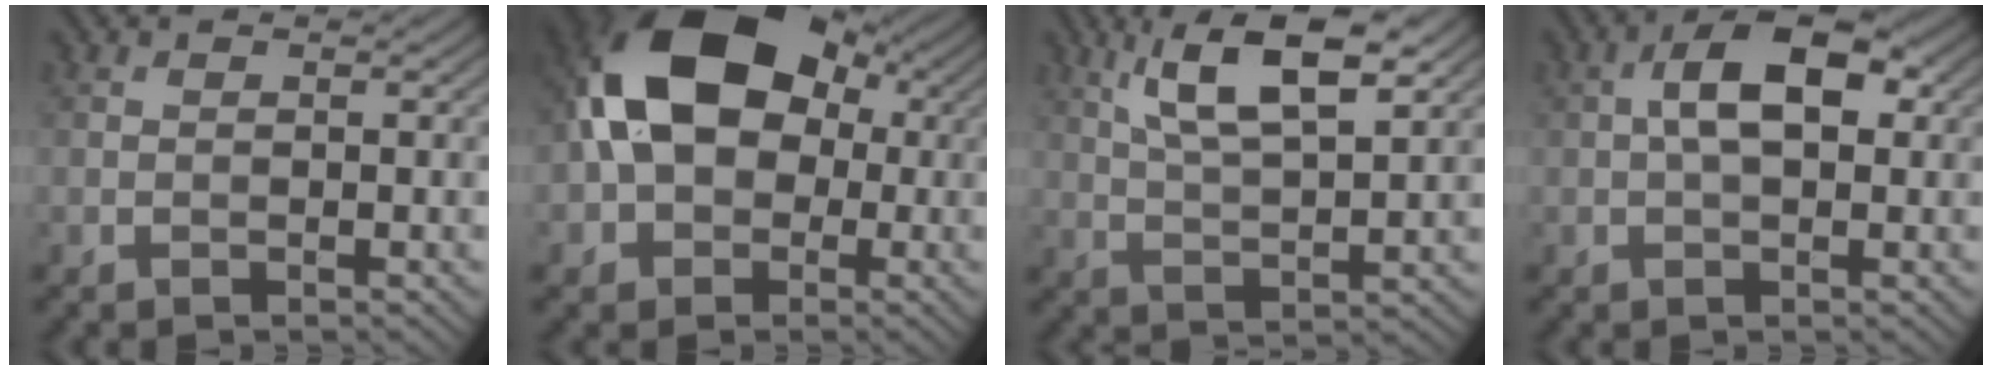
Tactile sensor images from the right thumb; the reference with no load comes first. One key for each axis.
{"total": 16.2, "fx": 1.4, "fy": 11.5, "fz": 11.4, "tx": -0.201, "ty": 0.000, "tz": 0.016}
{"total": 9.9, "fx": 5.0, "fy": 2.8, "fz": 8.0, "tx": -0.155, "ty": 0.008, "tz": 0.094}
{"total": 6.7, "fx": 0.9, "fy": 3.4, "fz": 5.7, "tx": -0.097, "ty": 0.013, "tz": 0.009}